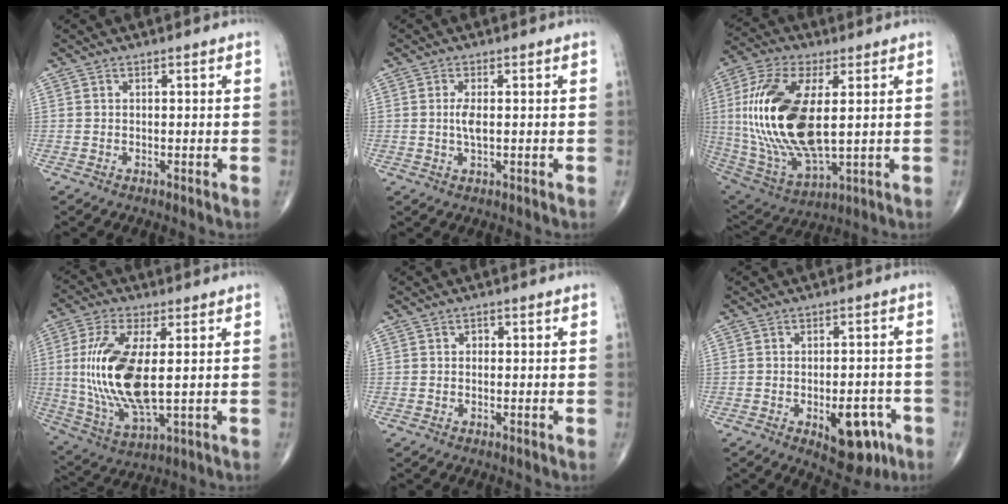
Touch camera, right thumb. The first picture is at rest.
{"total": 2.7, "force": [0.2, 0.9, 2.6], "torque": [-0.056, -0.004, 0.003]}
{"total": 23.6, "force": [2.5, 10.9, 20.8], "torque": [-0.436, -0.019, 0.054]}
{"total": 17.0, "force": [1.2, 6.7, 15.5], "torque": [-0.332, -0.016, 0.033]}
{"total": 0.9, "force": [0.1, 0.7, 0.4], "torque": [0.000, 0.002, -0.003]}
{"total": 10.0, "force": [-4.1, 5.0, 7.6], "torque": [-0.075, 0.018, -0.044]}